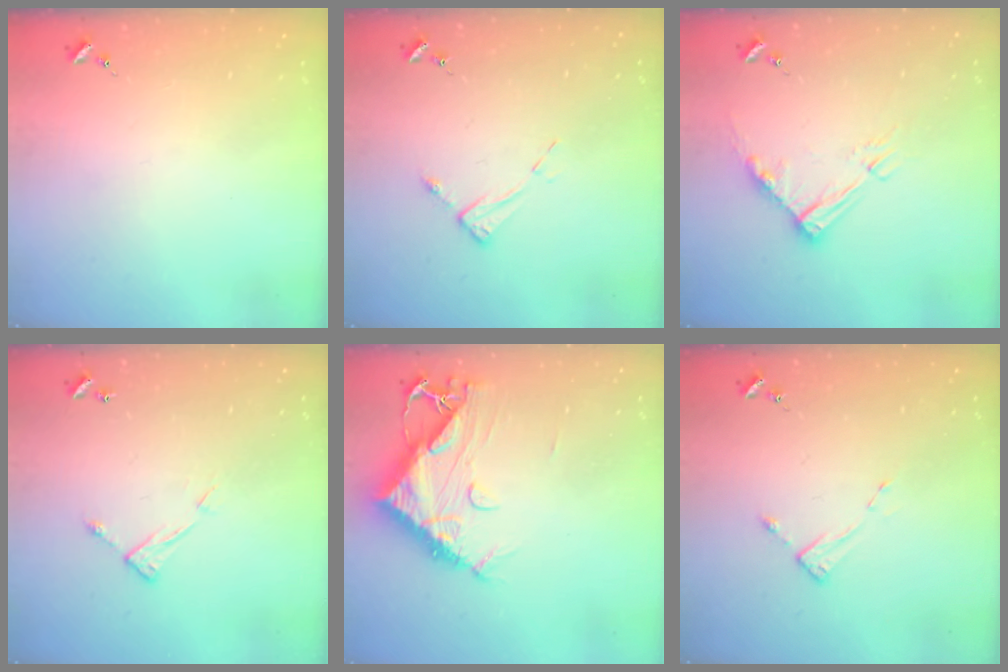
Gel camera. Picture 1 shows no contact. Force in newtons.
{"total": 5.3, "press": 5.2, "slide": 0.1}
{"total": 10.5, "press": 10.4, "slide": 1.2}
{"total": 6.4, "press": 6.4, "slide": 0.3}
{"total": 13.4, "press": 13.3, "slide": 1.5}
{"total": 2.6, "press": 2.6, "slide": 0.3}